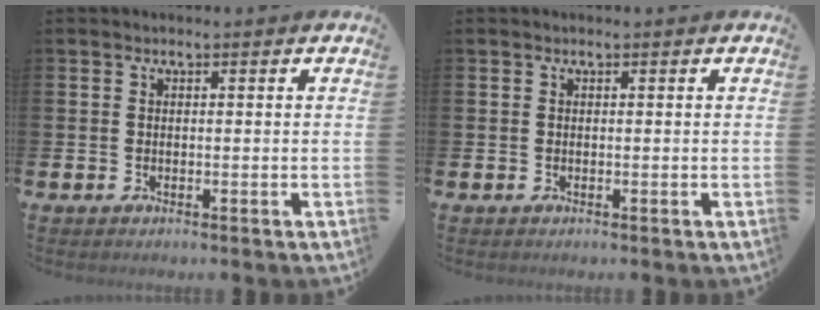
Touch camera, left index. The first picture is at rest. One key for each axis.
{"total": 0.0}